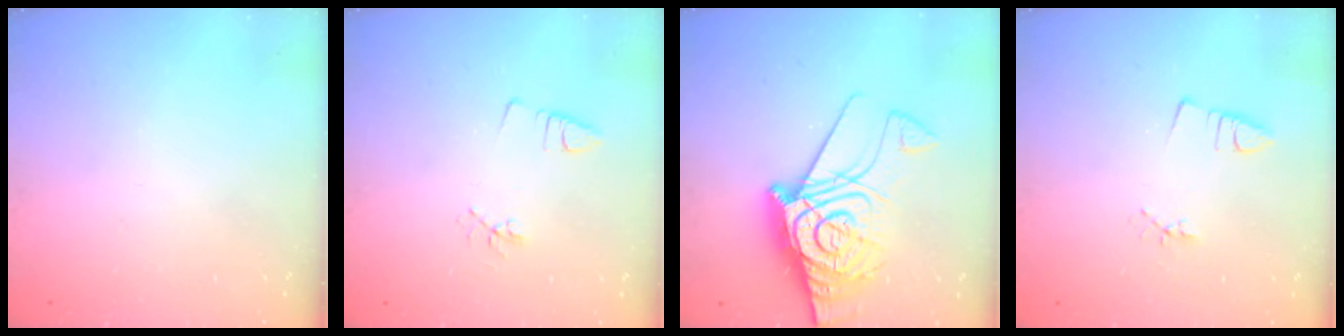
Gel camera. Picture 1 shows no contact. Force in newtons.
{"total": 3.7, "press": 3.3, "slide": 1.7}
{"total": 16.6, "press": 16.5, "slide": 1.8}
{"total": 2.4, "press": 1.9, "slide": 1.5}